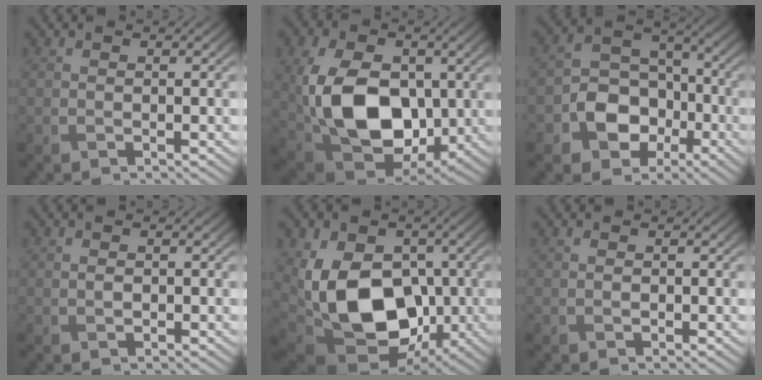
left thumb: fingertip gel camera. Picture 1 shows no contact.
{"total": 15.6, "force": [-0.2, 10.4, 11.7], "torque": [-0.243, -0.016, 0.002]}
{"total": 8.5, "force": [-3.5, 6.4, 4.4], "torque": [-0.081, -0.006, -0.072]}
{"total": 1.0, "force": [0.0, 0.7, 0.7], "torque": [-0.014, -0.001, 0.000]}
{"total": 15.7, "force": [-1.8, 10.8, 11.2], "torque": [-0.211, -0.024, -0.037]}
{"total": 0.6, "force": [0.0, 0.4, 0.5], "torque": [-0.010, -0.002, 0.001]}